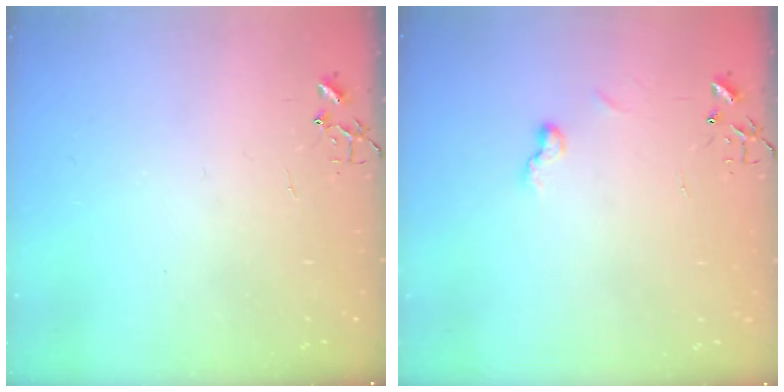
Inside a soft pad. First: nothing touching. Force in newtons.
{"total": 5.2, "press": 5.2, "slide": 0.6}